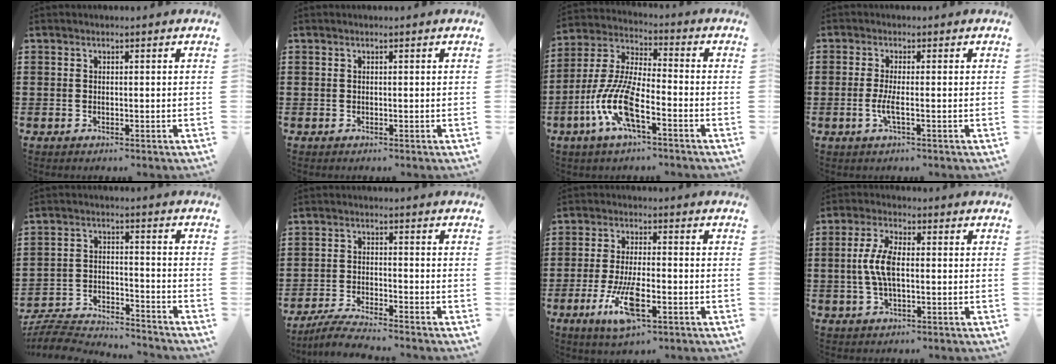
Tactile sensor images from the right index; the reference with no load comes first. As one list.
[{"total": 0.0}, {"total": 10.4, "force": [-4.7, 2.7, 8.8], "torque": [-0.221, -0.016, -0.098]}, {"total": 3.0, "force": [-0.7, 0.3, 2.9], "torque": [-0.066, -0.009, -0.019]}, {"total": 6.3, "force": [-6.1, 0.8, 1.2], "torque": [-0.036, 0.003, -0.125]}, {"total": 4.1, "force": [-3.9, 0.0, 1.2], "torque": [-0.028, -0.003, -0.078]}, {"total": 8.8, "force": [-3.6, 2.3, 7.6], "torque": [-0.167, -0.013, -0.068]}, {"total": 6.2, "force": [-0.2, 2.4, 5.7], "torque": [-0.132, -0.003, -0.013]}]